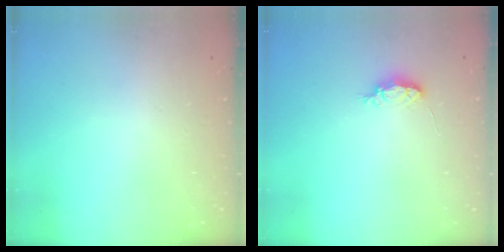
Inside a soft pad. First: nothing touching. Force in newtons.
{"total": 3.7, "press": 3.7, "slide": 0.5}